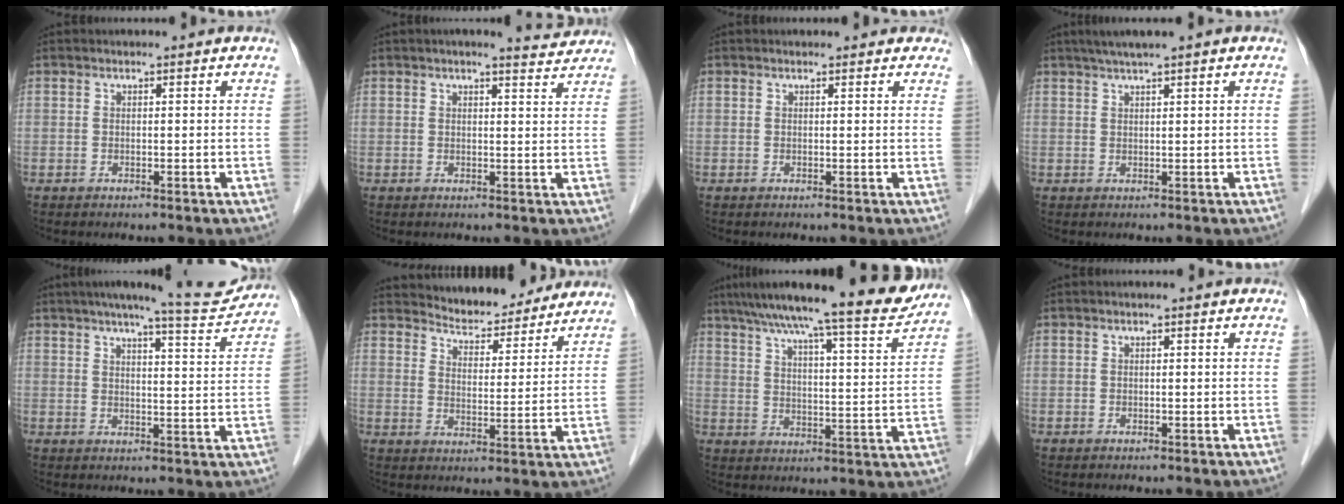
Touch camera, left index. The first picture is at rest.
{"total": 3.9, "force": [3.7, 0.4, 1.2], "torque": [-0.021, 0.000, 0.036]}
{"total": 3.5, "force": [3.1, 1.6, 0.7], "torque": [0.006, 0.006, 0.022]}
{"total": 3.6, "force": [2.7, -0.3, 2.4], "torque": [-0.044, 0.016, 0.048]}
{"total": 10.9, "force": [10.0, 0.4, 4.3], "torque": [-0.058, -0.006, 0.124]}
{"total": 11.7, "force": [11.1, 2.7, 2.3], "torque": [-0.028, -0.002, 0.154]}
{"total": 18.4, "force": [15.9, 1.1, 9.1], "torque": [-0.138, -0.008, 0.223]}
{"total": 0.0}